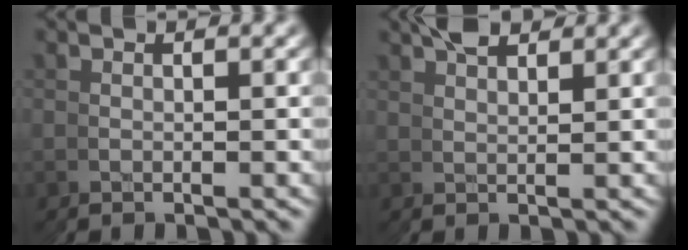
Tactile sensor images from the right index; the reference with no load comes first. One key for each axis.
{"total": 3.1, "fx": 2.1, "fy": 1.1, "fz": 1.9, "tx": -0.015, "ty": 0.008, "tz": 0.036}